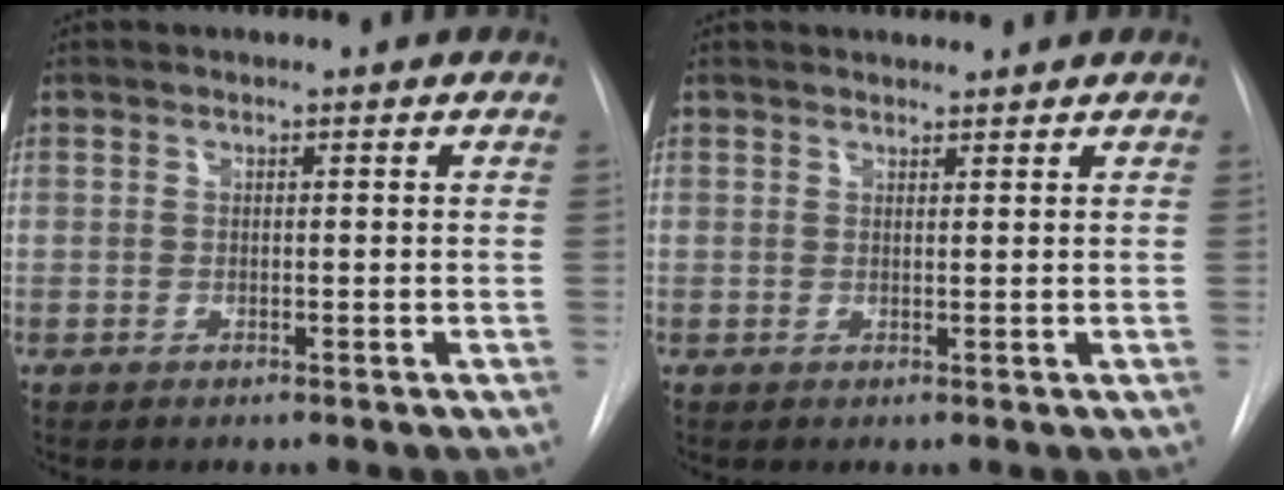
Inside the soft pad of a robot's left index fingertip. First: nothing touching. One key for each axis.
{"total": 2.0, "fx": 2.0, "fy": 0.1, "fz": 0.2, "tx": -0.004, "ty": 0.009, "tz": 0.032}